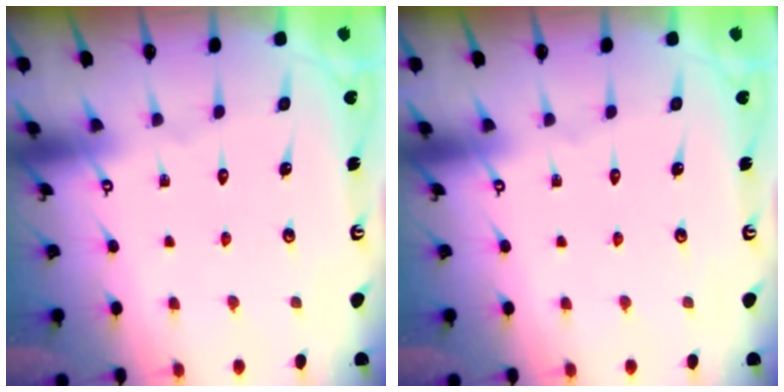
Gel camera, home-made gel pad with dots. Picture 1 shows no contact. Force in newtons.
{"total": 0.0}